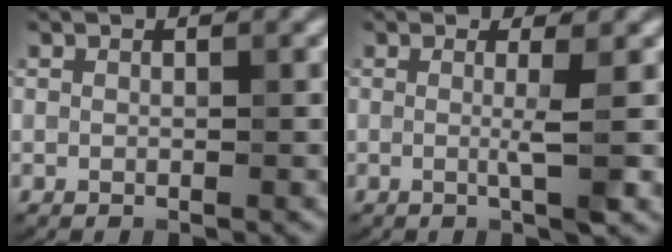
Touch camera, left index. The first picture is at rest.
{"total": 2.6, "force": [0.0, 0.4, 2.6], "torque": [-0.045, -0.006, -0.008]}